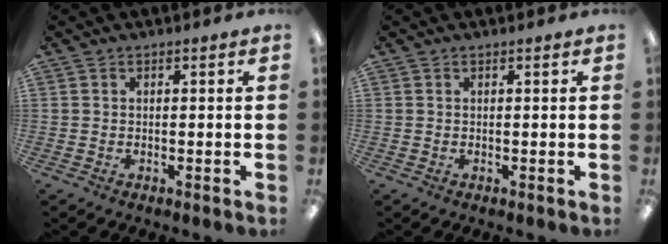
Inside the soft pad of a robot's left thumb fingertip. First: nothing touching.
{"total": 0.0}